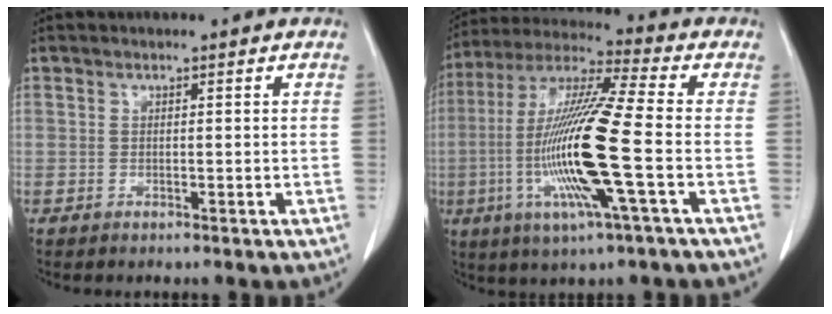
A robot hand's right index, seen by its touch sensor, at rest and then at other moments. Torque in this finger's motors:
{"motor_torque": [2.14, 0.00, 1.05, 0.21]}